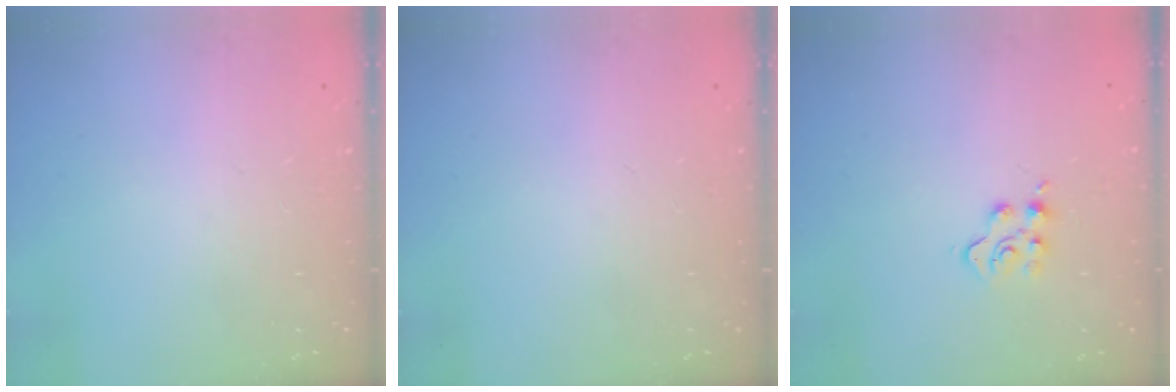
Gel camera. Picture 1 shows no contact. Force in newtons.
{"total": 0.0}
{"total": 4.2, "press": 4.2, "slide": 0.6}